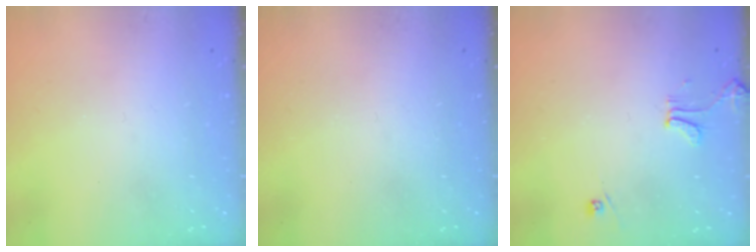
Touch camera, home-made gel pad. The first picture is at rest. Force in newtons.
{"total": 0.0}
{"total": 0.6, "press": 0.5, "slide": 0.4}